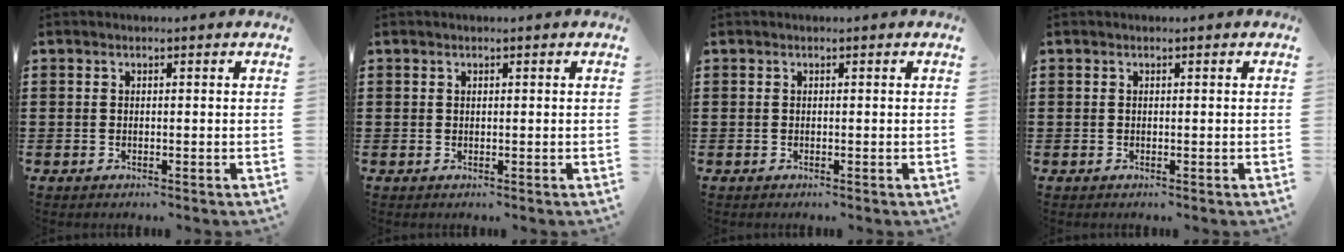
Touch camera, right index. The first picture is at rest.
{"total": 0.0}
{"total": 0.0}
{"total": 0.0}